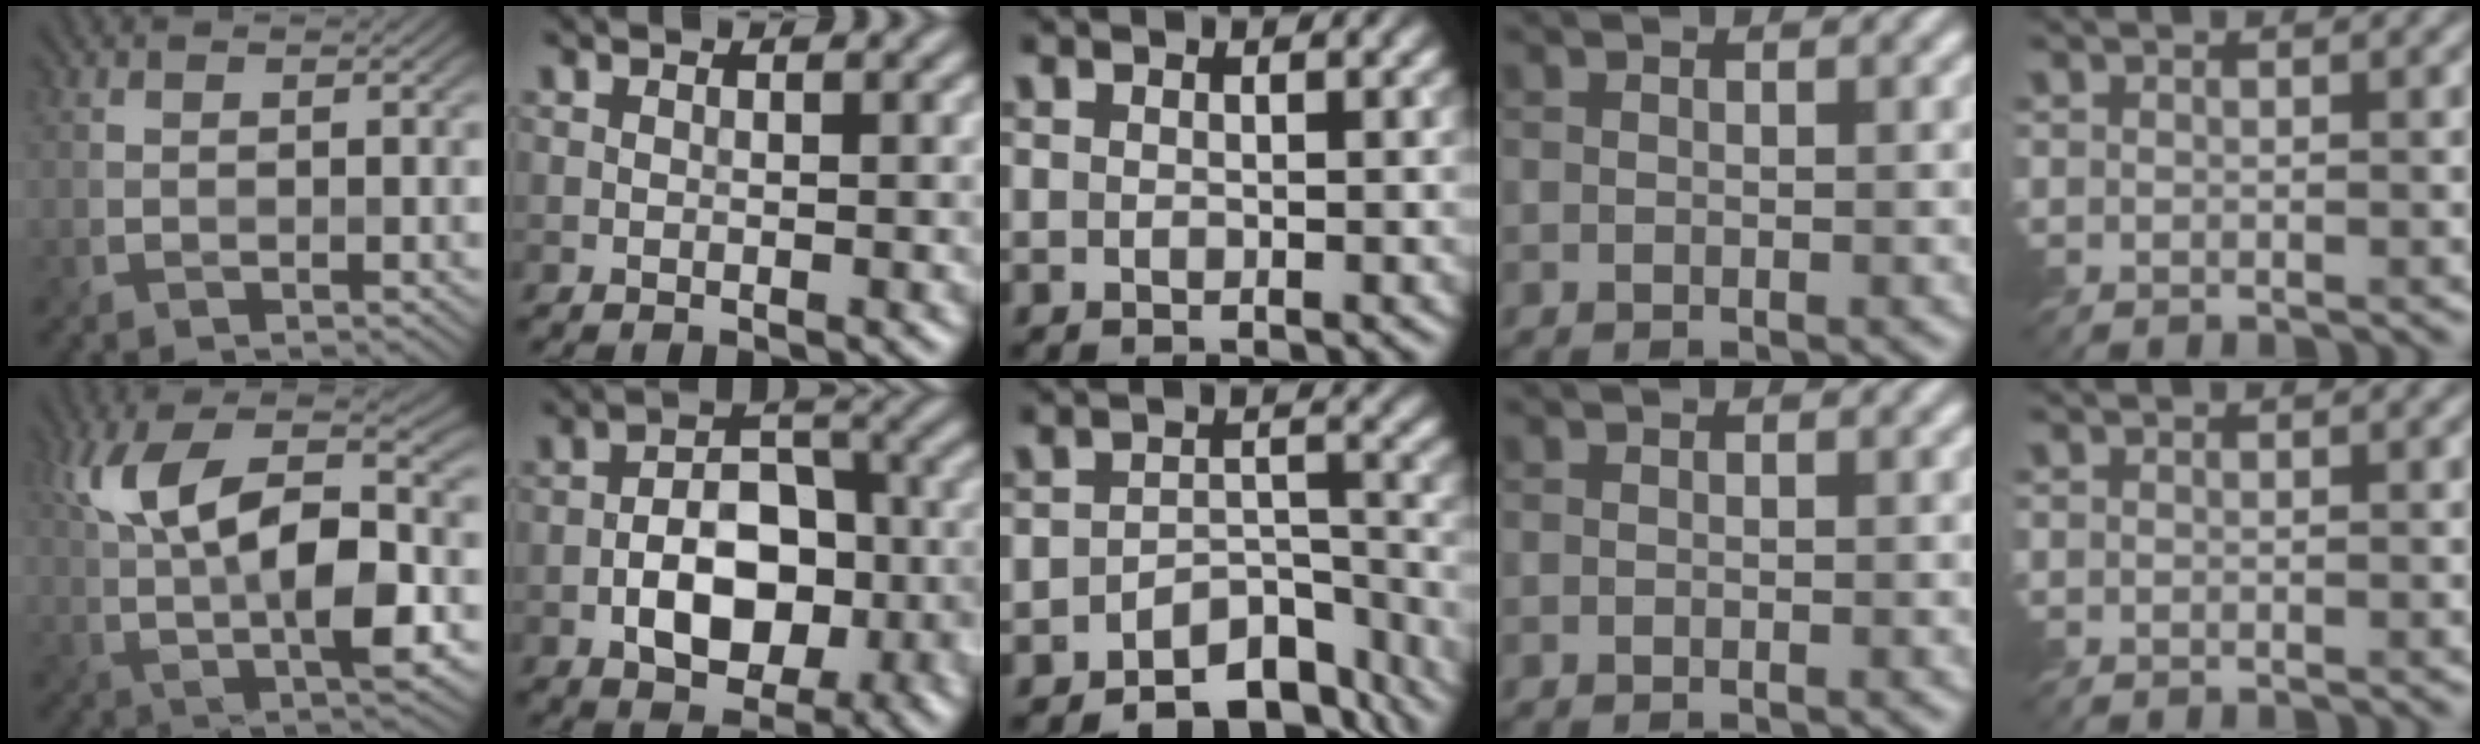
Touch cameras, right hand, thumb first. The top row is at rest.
{"thumb": {"total": 12.3, "force": [1.8, 4.8, 11.2], "torque": [-0.198, 0.007, 0.026]}, "index": {"total": 7.6, "force": [-2.5, 4.5, 5.7], "torque": [-0.085, 0.007, -0.042]}, "middle": {"total": 6.2, "force": [-4.7, 2.9, 2.8], "torque": [-0.026, -0.005, -0.073]}}